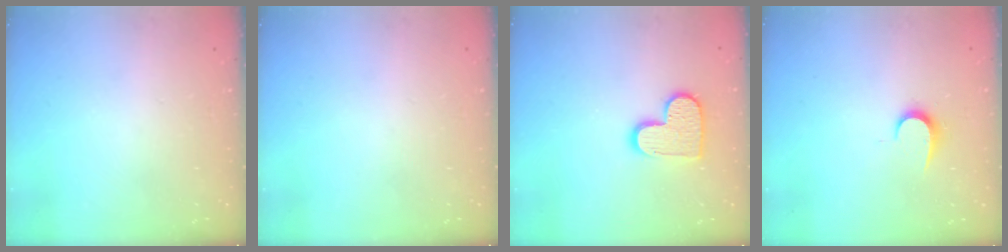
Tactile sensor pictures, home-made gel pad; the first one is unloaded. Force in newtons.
{"total": 0.0}
{"total": 11.7, "press": 11.6, "slide": 0.8}
{"total": 6.2, "press": 6.1, "slide": 0.6}